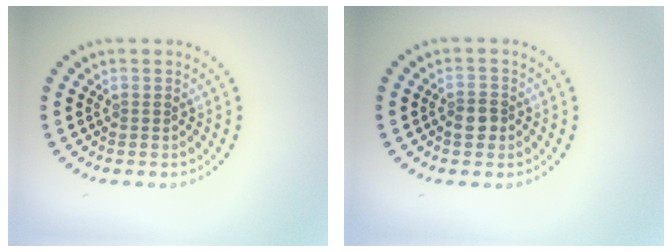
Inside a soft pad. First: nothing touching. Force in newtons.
{"total": 1.8, "press": 1.7, "slide": 0.5}